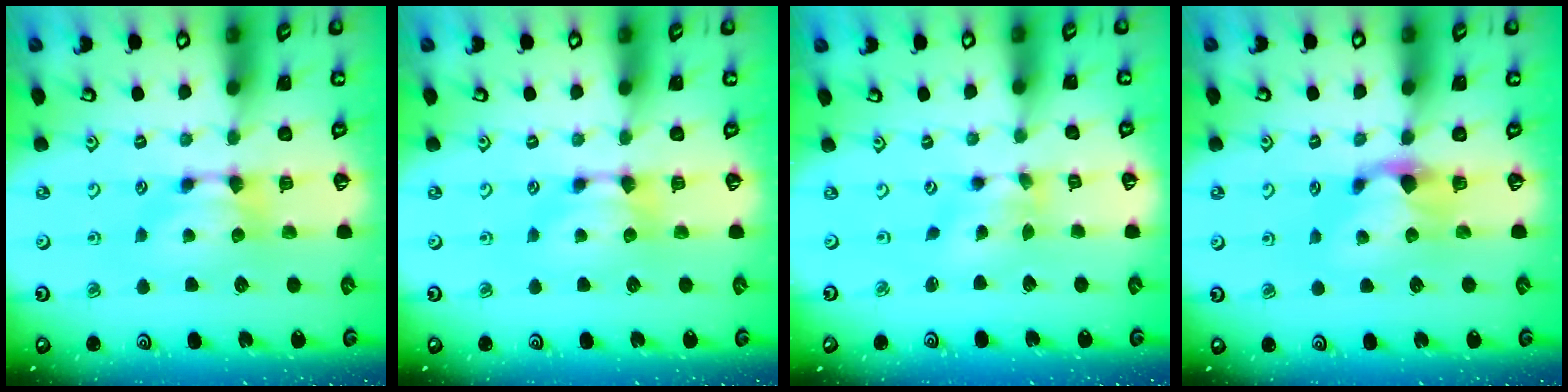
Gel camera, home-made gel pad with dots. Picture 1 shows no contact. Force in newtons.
{"total": 0.0}
{"total": 2.0, "press": 1.2, "slide": 1.5}
{"total": 1.4, "press": 0.6, "slide": 1.3}